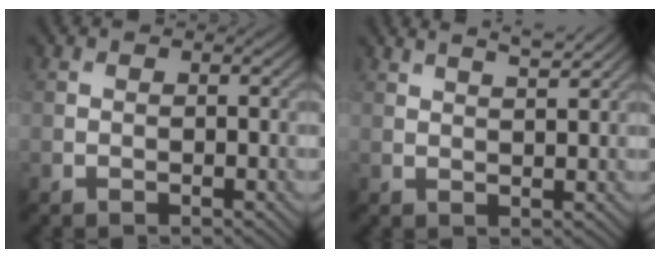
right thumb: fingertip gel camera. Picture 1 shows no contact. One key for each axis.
{"total": 3.3, "fx": 2.8, "fy": 0.4, "fz": 1.7, "tx": -0.023, "ty": 0.007, "tz": 0.042}